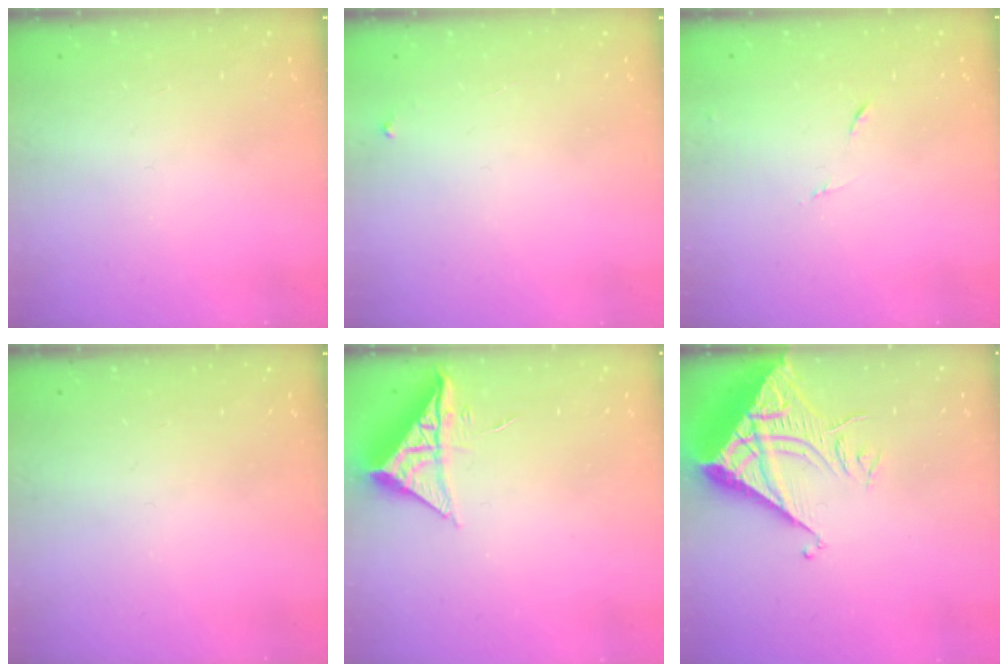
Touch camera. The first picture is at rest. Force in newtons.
{"total": 2.2, "press": 2.2, "slide": 0.1}
{"total": 5.9, "press": 5.9, "slide": 0.6}
{"total": 0.0}
{"total": 8.6, "press": 8.6, "slide": 0.2}
{"total": 11.2, "press": 11.2, "slide": 0.9}